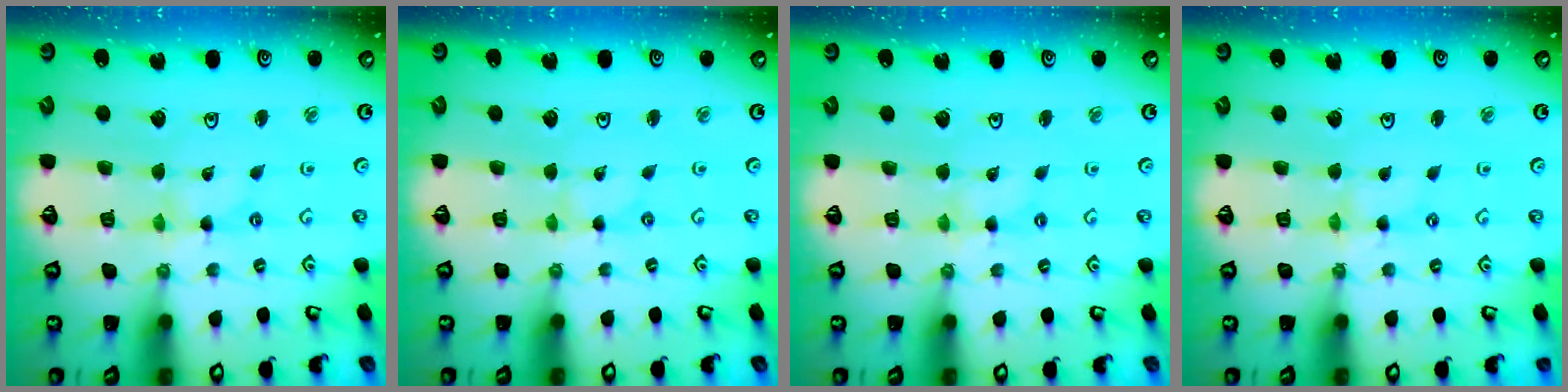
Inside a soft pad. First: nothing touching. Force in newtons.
{"total": 0.0}
{"total": 0.8, "press": 0.8, "slide": 0.2}
{"total": 0.6, "press": 0.6, "slide": 0.1}